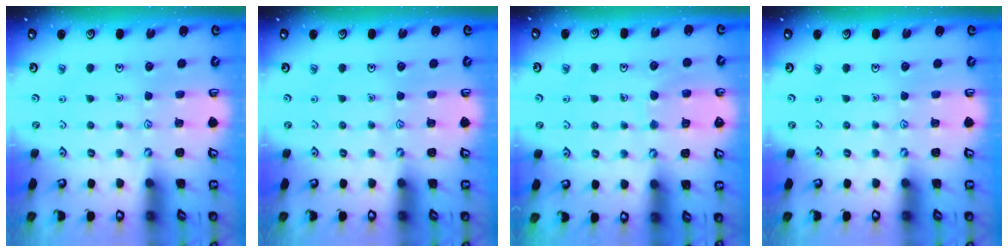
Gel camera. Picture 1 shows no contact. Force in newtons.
{"total": 0.0}
{"total": 6.7, "press": 6.7, "slide": 0.4}
{"total": 0.0}